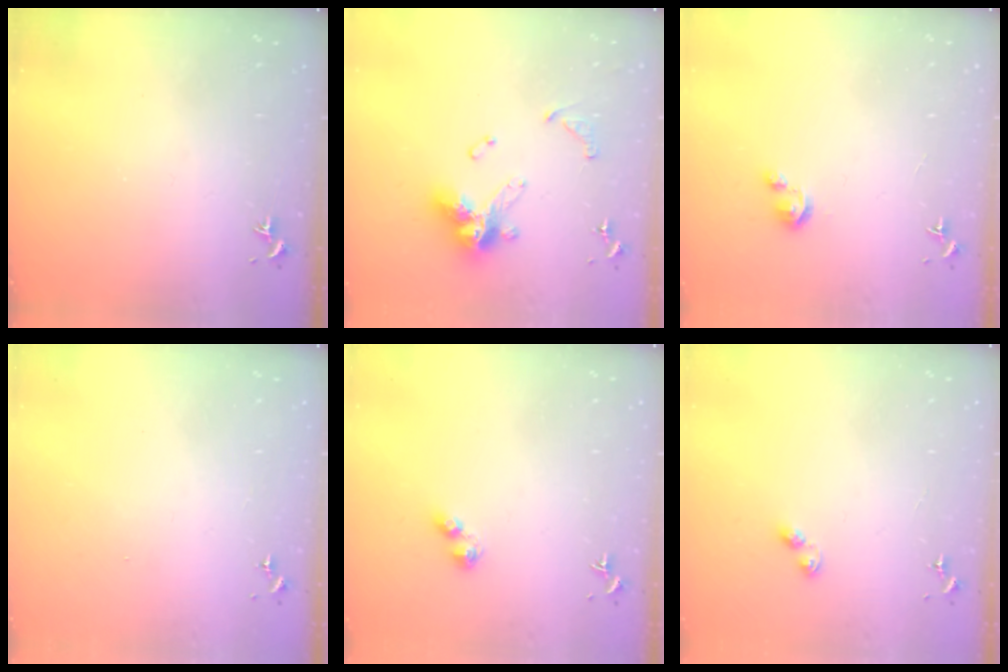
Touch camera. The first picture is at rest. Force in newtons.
{"total": 16.0, "press": 15.9, "slide": 1.8}
{"total": 4.5, "press": 4.5, "slide": 0.4}
{"total": 0.0}
{"total": 2.9, "press": 2.9, "slide": 0.7}
{"total": 3.2, "press": 3.2, "slide": 0.4}